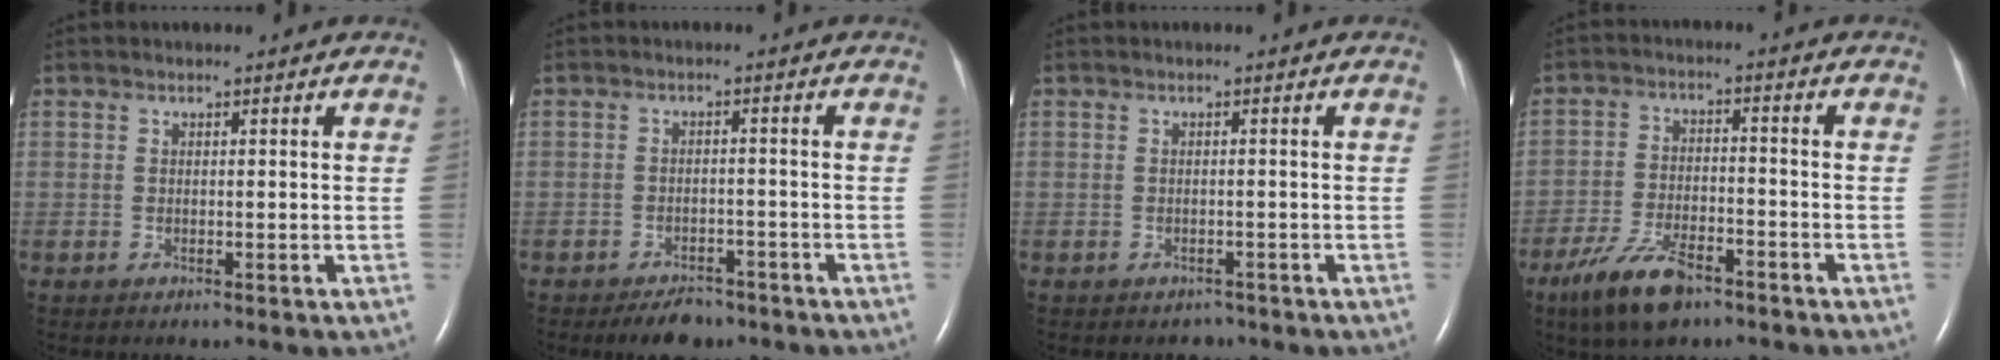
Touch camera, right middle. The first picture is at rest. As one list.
[{"total": 4.6, "force": [-3.7, 2.1, 1.8], "torque": [-0.032, 0.000, -0.053]}, {"total": 1.2, "force": [-1.0, 0.8, -0.1], "torque": [-0.003, 0.001, -0.014]}, {"total": 9.0, "force": [-6.1, 3.1, 5.8], "torque": [-0.125, -0.012, -0.111]}]